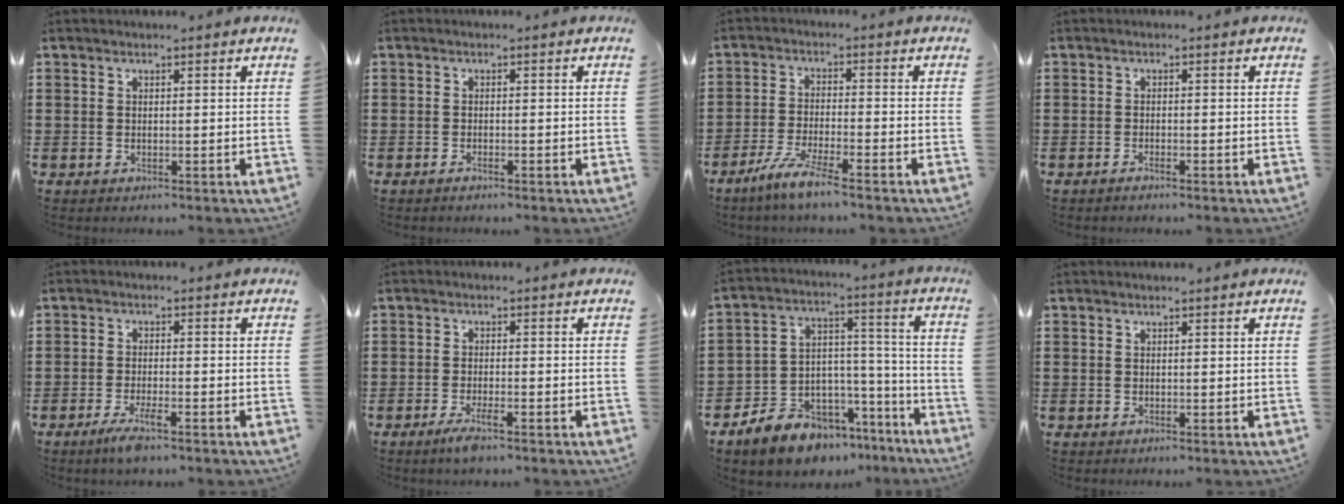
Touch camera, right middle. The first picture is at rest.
{"total": 0.7, "force": [-0.5, 0.0, 0.4], "torque": [-0.009, -0.003, -0.009]}
{"total": 5.7, "force": [-4.5, 0.0, 3.4], "torque": [-0.082, -0.016, -0.088]}
{"total": 0.9, "force": [-0.7, 0.0, 0.6], "torque": [-0.011, -0.004, -0.012]}
{"total": 3.5, "force": [-2.1, 0.3, 2.7], "torque": [-0.065, -0.011, -0.042]}
{"total": 2.7, "force": [-1.7, 0.2, 2.1], "torque": [-0.049, -0.007, -0.034]}
{"total": 8.6, "force": [-7.6, 3.8, 1.0], "torque": [-0.034, 0.015, -0.148]}
{"total": 0.0}